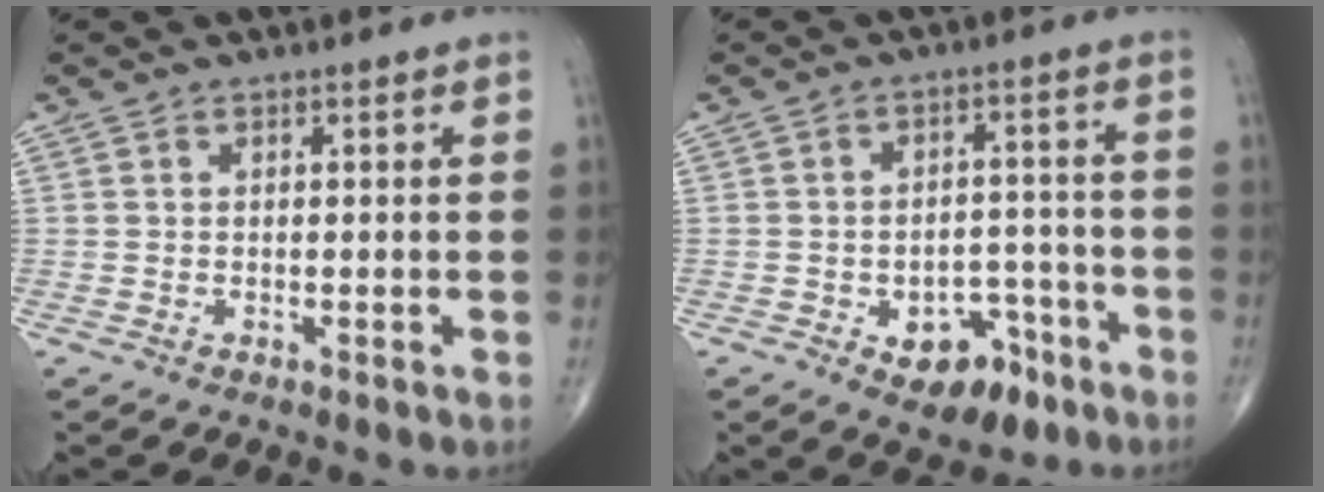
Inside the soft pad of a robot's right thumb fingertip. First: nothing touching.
{"total": 9.6, "force": [-4.9, 5.9, 5.7], "torque": [-0.043, 0.042, -0.063]}